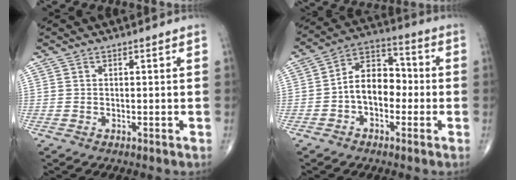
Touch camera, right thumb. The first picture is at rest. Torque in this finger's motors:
{"motor_torque": [-0.35, 0.73, 0.38, -0.39, 0.22]}